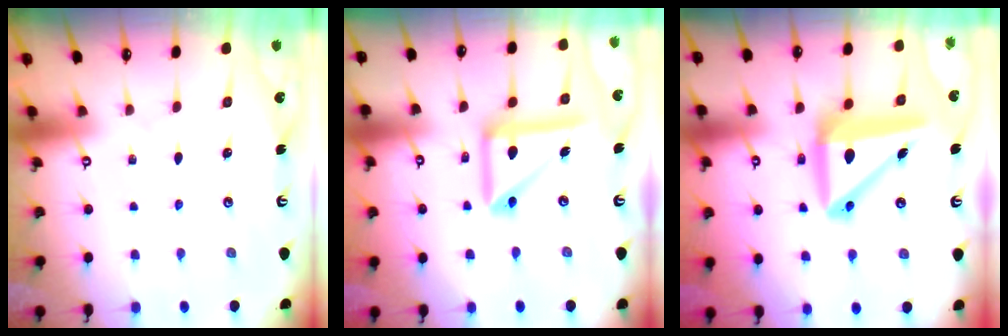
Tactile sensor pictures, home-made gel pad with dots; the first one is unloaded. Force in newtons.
{"total": 14.6, "press": 14.5, "slide": 1.9}
{"total": 13.0, "press": 12.7, "slide": 2.7}